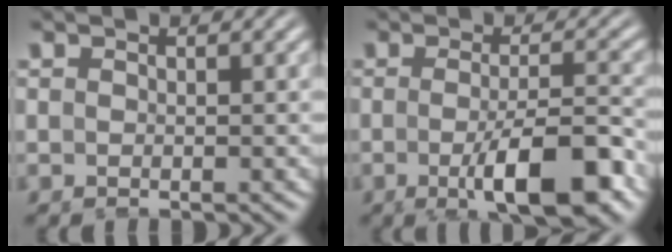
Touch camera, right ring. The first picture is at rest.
{"total": 6.7, "force": [-3.0, 1.5, 5.8], "torque": [-0.085, -0.012, -0.047]}